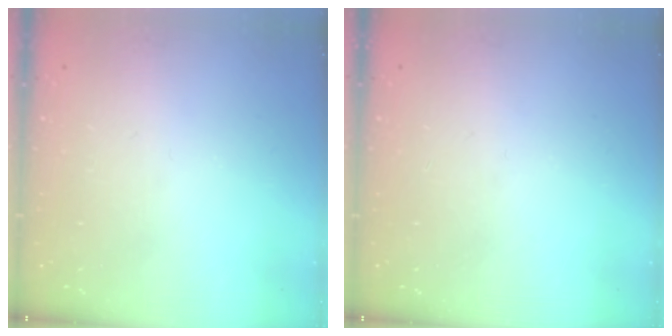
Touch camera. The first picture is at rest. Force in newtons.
{"total": 0.0}